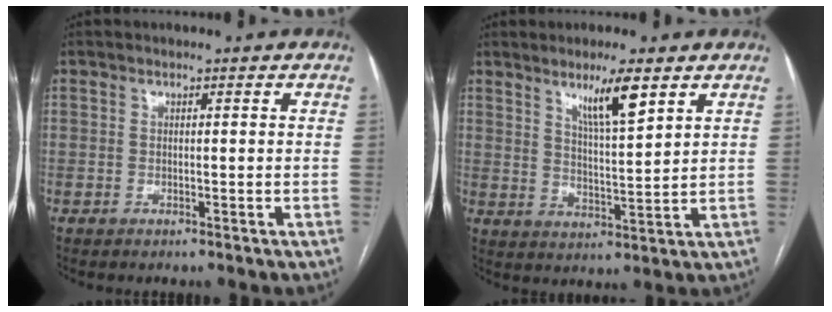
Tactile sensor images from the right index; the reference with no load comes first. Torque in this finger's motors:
{"motor_torque": [0.23, 0.15, 0.12, 0.07]}